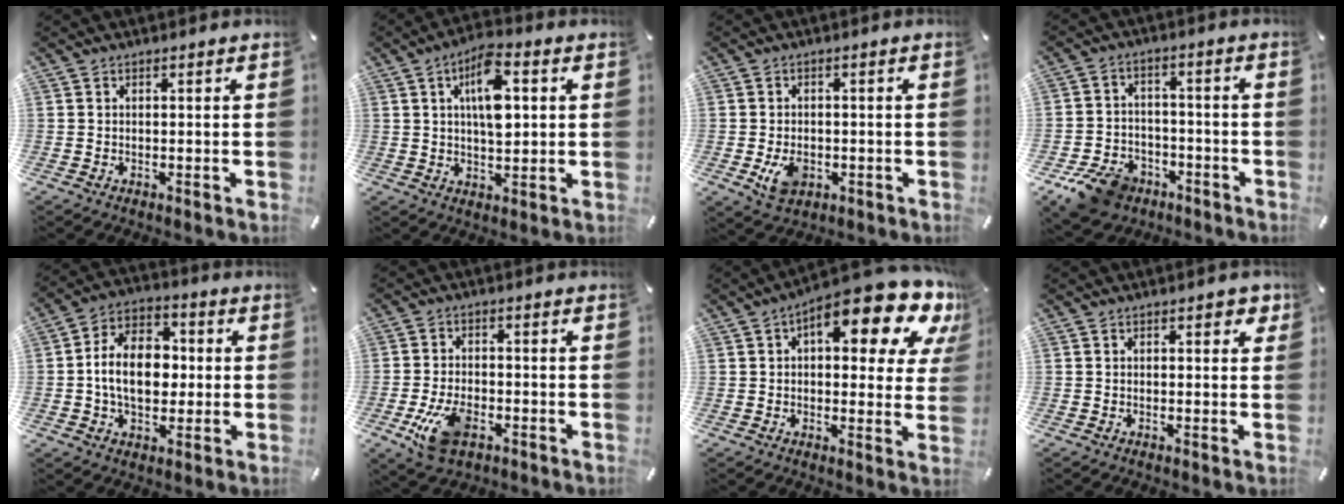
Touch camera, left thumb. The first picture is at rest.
{"total": 10.6, "force": [2.9, 4.9, 9.0], "torque": [-0.150, -0.004, 0.045]}
{"total": 5.6, "force": [-1.5, 4.1, 3.5], "torque": [-0.059, -0.002, -0.030]}
{"total": 10.3, "force": [-6.6, 6.8, 3.9], "torque": [-0.073, 0.052, -0.117]}
{"total": 12.9, "force": [-0.9, 9.3, 8.9], "torque": [-0.180, 0.014, -0.015]}
{"total": 9.3, "force": [-3.8, 5.4, 6.5], "torque": [-0.135, 0.006, -0.070]}
{"total": 18.4, "force": [9.9, 6.8, 13.9], "torque": [-0.183, -0.071, 0.157]}
{"total": 2.5, "force": [0.9, 1.3, 1.9], "torque": [-0.017, -0.003, 0.008]}